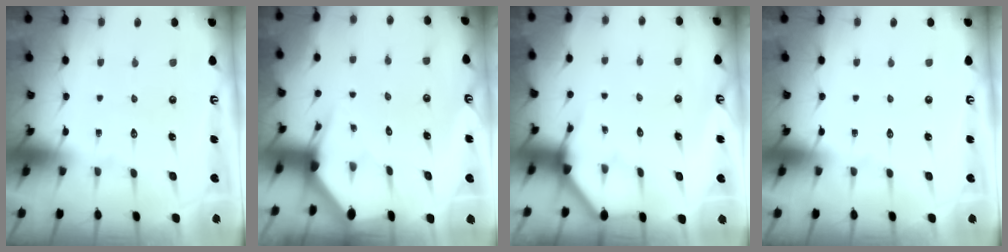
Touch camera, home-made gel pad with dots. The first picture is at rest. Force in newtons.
{"total": 2.9, "press": 2.9, "slide": 0.1}
{"total": 4.2, "press": 4.2, "slide": 0.4}
{"total": 0.0}